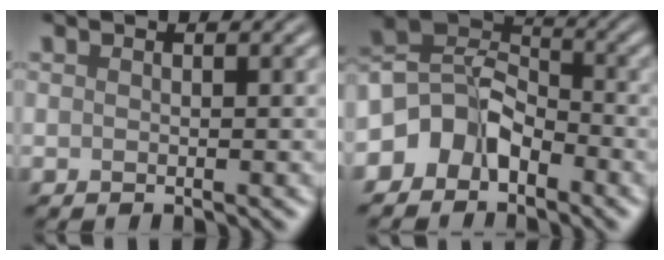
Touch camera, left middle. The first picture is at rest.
{"total": 4.8, "force": [-2.7, 3.2, 2.3], "torque": [-0.031, 0.009, -0.065]}